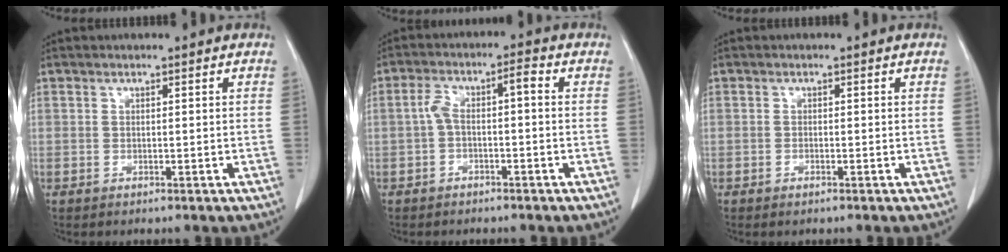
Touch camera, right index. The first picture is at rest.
{"total": 4.9, "force": [-0.5, 1.5, 4.6], "torque": [-0.094, 0.034, -0.009]}
{"total": 0.8, "force": [-0.5, 0.2, 0.5], "torque": [-0.011, -0.002, -0.006]}